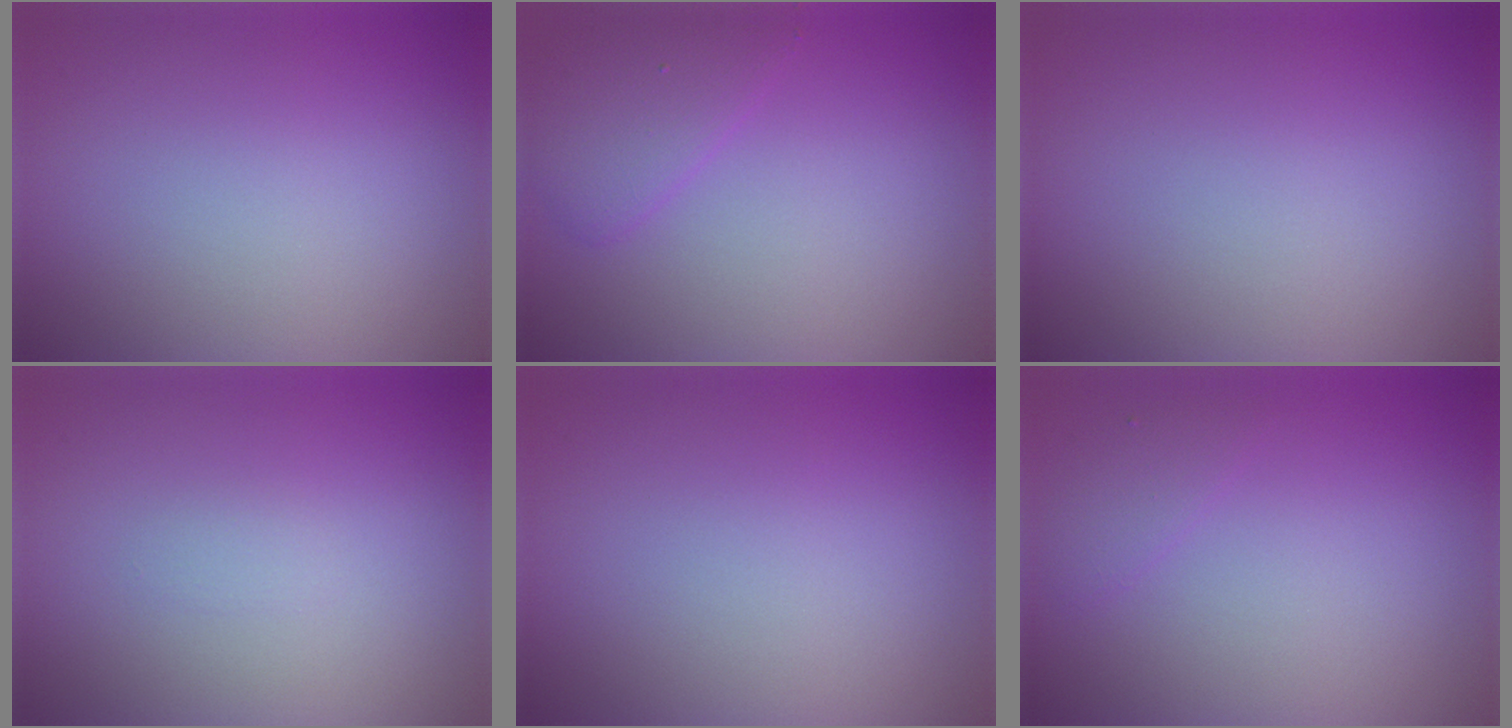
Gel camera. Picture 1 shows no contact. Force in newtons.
{"total": 2.7, "press": 2.7, "slide": 0.2}
{"total": 0.0}
{"total": 0.5, "press": 0.5, "slide": 0.0}
{"total": 0.0}
{"total": 1.2, "press": 1.2, "slide": 0.1}